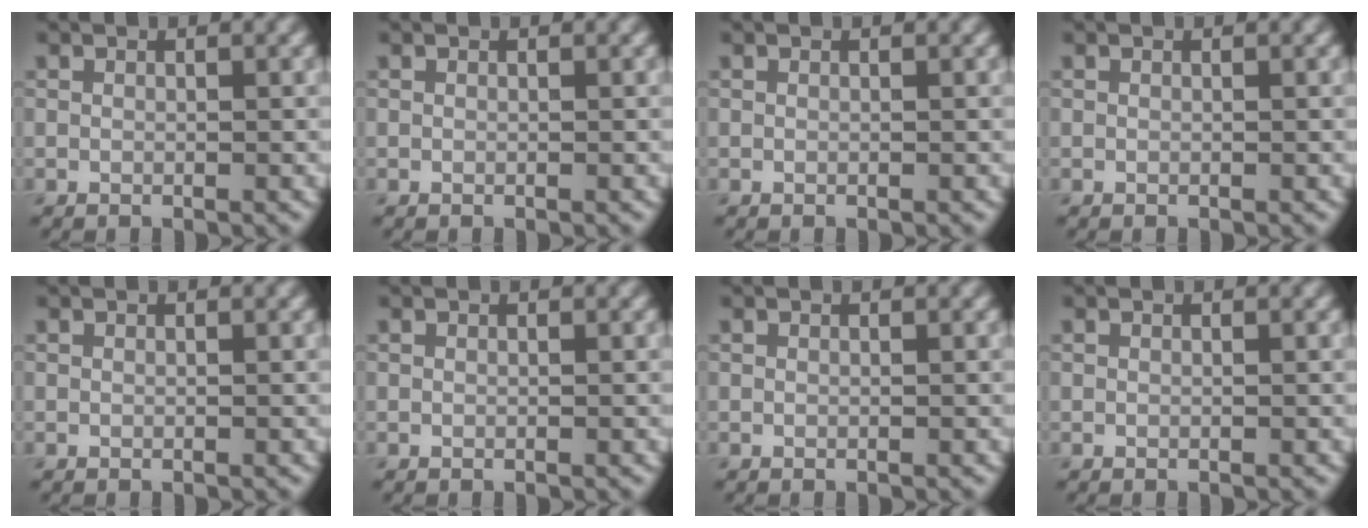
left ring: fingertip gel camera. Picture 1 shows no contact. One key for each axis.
{"total": 0.0}
{"total": 0.0}
{"total": 0.0}
{"total": 0.0}
{"total": 0.0}
{"total": 0.0}
{"total": 0.0}